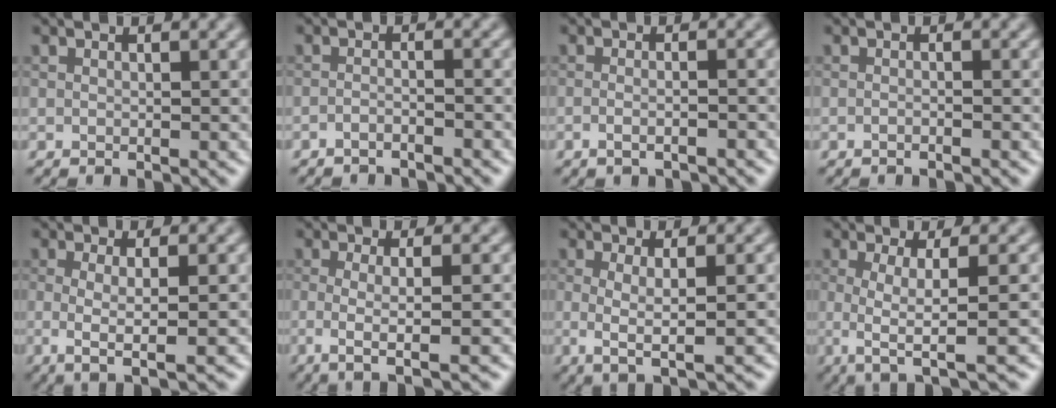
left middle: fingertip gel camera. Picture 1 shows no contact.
{"total": 1.7, "force": [-1.7, 0.0, 0.2], "torque": [-0.005, 0.000, -0.029]}
{"total": 1.8, "force": [-1.2, 0.4, 1.3], "torque": [-0.022, -0.001, -0.026]}
{"total": 0.9, "force": [-0.8, 0.1, 0.3], "torque": [-0.006, -0.003, -0.016]}
{"total": 3.3, "force": [-0.9, 0.6, 3.2], "torque": [-0.060, -0.005, -0.011]}
{"total": 3.7, "force": [-0.9, 0.7, 3.5], "torque": [-0.062, -0.004, -0.014]}
{"total": 3.1, "force": [-0.8, 0.6, 3.0], "torque": [-0.059, -0.005, -0.009]}
{"total": 4.7, "force": [-1.1, 0.9, 4.5], "torque": [-0.076, -0.003, -0.016]}